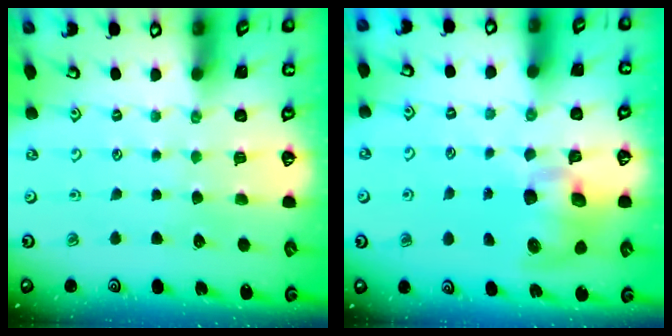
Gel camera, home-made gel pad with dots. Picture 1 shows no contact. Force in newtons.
{"total": 9.7, "press": 9.5, "slide": 1.6}